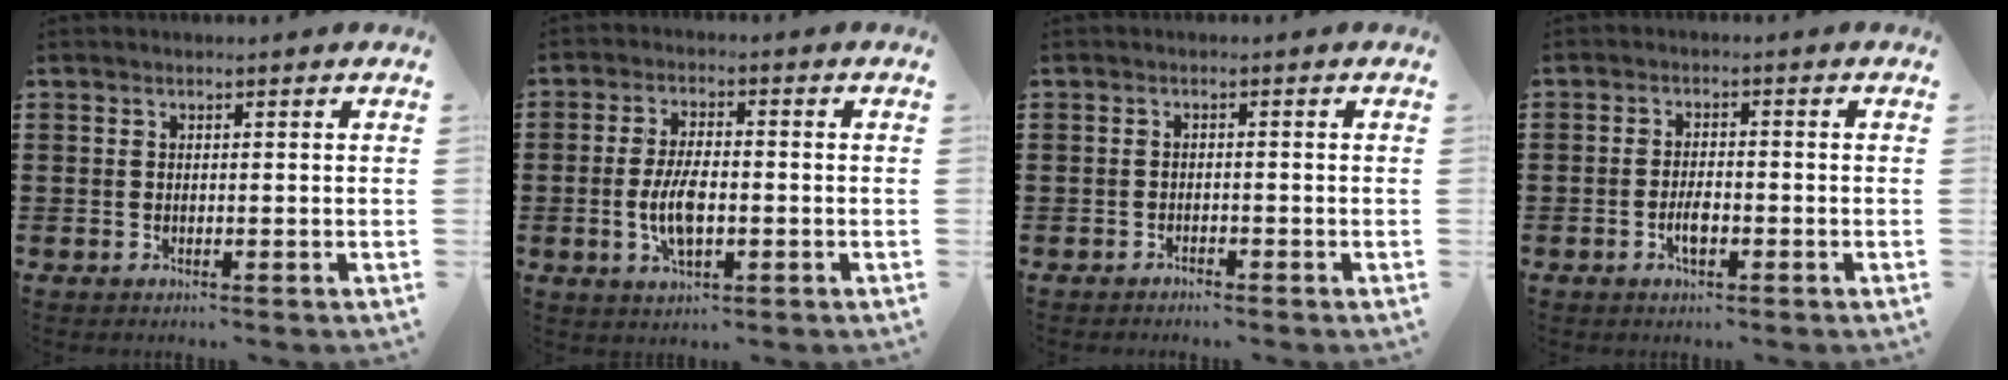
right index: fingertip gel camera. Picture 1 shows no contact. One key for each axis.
{"total": 6.5, "fx": -1.1, "fy": 2.7, "fz": 5.8, "tx": -0.129, "ty": -0.004, "tz": -0.025}
{"total": 1.0, "fx": -1.0, "fy": 0.1, "fz": 0.0, "tx": -0.004, "ty": 0.002, "tz": -0.021}
{"total": 3.1, "fx": -1.1, "fy": 1.2, "fz": 2.7, "tx": -0.056, "ty": 0.000, "tz": -0.022}